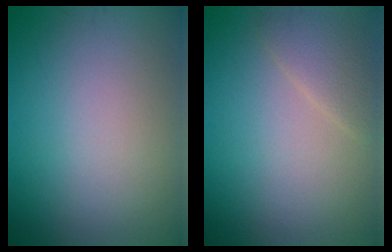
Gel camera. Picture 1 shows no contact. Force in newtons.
{"total": 2.2, "press": 2.1, "slide": 0.1}